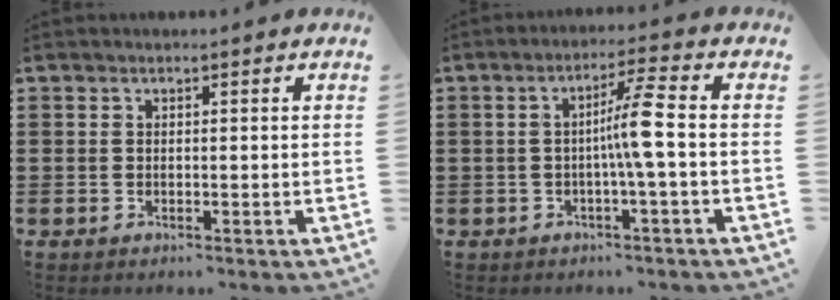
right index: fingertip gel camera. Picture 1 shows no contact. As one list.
[{"total": 5.6, "force": [-0.7, -0.5, 5.5], "torque": [-0.102, -0.002, -0.021]}]